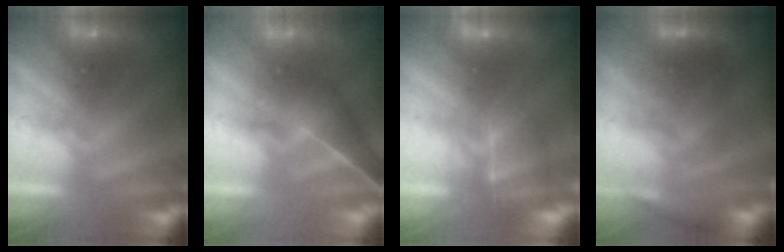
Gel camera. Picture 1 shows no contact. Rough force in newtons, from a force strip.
{"total": 3.7}
{"total": 5.1}
{"total": 2.7}